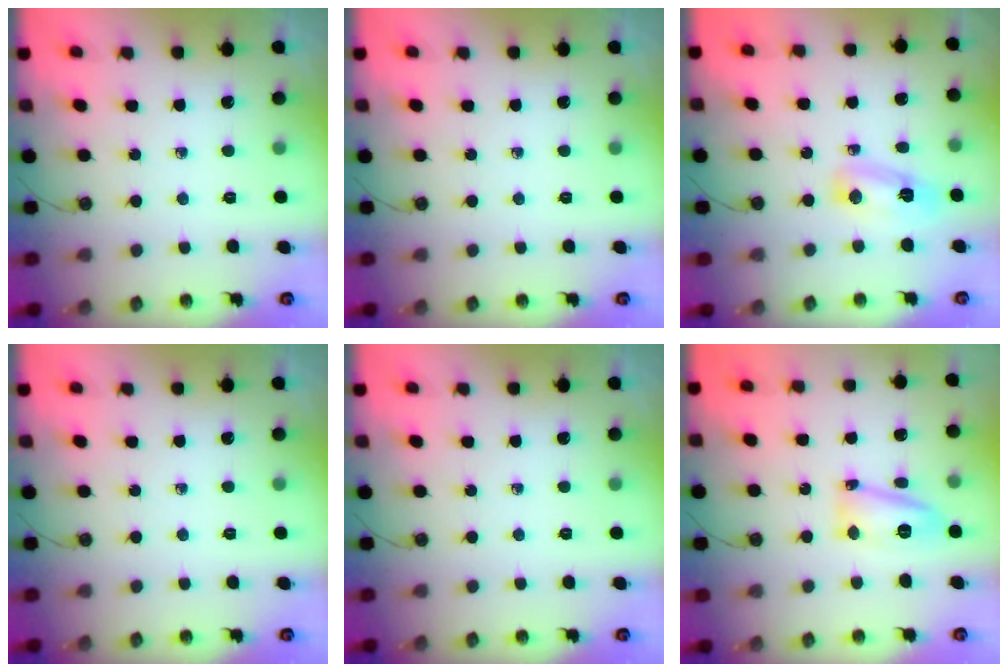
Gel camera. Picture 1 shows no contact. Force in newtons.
{"total": 0.0}
{"total": 13.4, "press": 7.3, "slide": 11.3}
{"total": 0.0}
{"total": 0.0}
{"total": 12.4, "press": 11.7, "slide": 4.2}